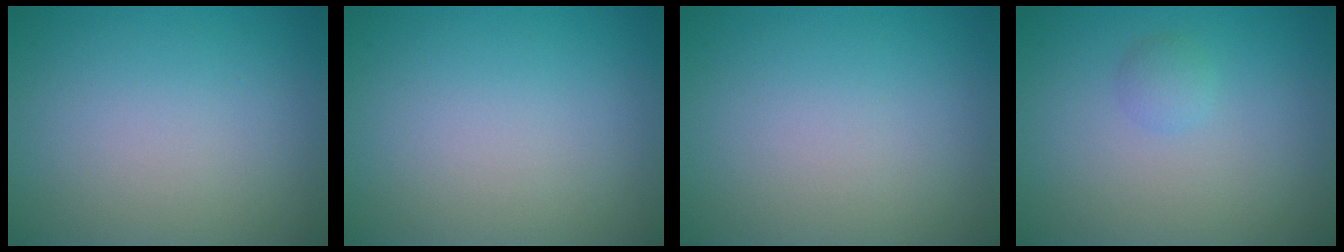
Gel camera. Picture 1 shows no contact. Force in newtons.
{"total": 0.0}
{"total": 0.0}
{"total": 1.1, "press": 1.1, "slide": 0.1}